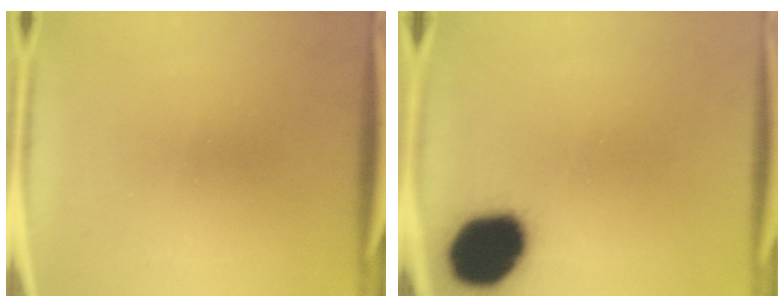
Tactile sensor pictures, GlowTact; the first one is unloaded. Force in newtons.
{"total": 17.5}